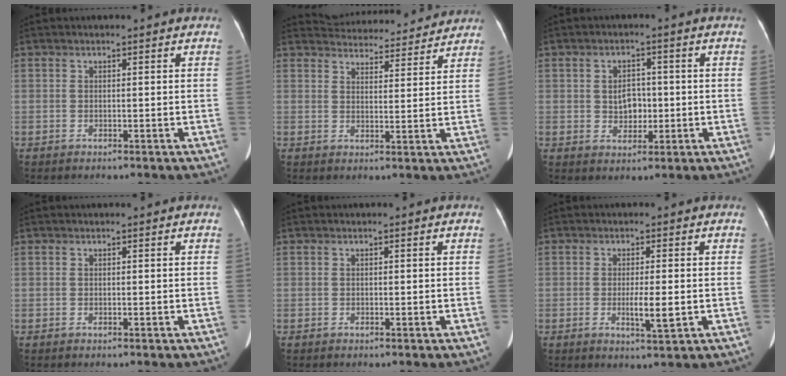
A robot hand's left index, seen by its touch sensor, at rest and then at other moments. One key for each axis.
{"total": 13.5, "fx": 13.0, "fy": 3.0, "fz": 2.0, "tx": -0.015, "ty": 0.019, "tz": 0.160}
{"total": 3.9, "fx": -0.2, "fy": 2.9, "fz": 2.7, "tx": -0.045, "ty": 0.008, "tz": 0.002}
{"total": 0.0}
{"total": 0.0}
{"total": 3.8, "fx": -0.7, "fy": 0.4, "fz": 3.7, "tx": -0.068, "ty": -0.006, "tz": -0.011}